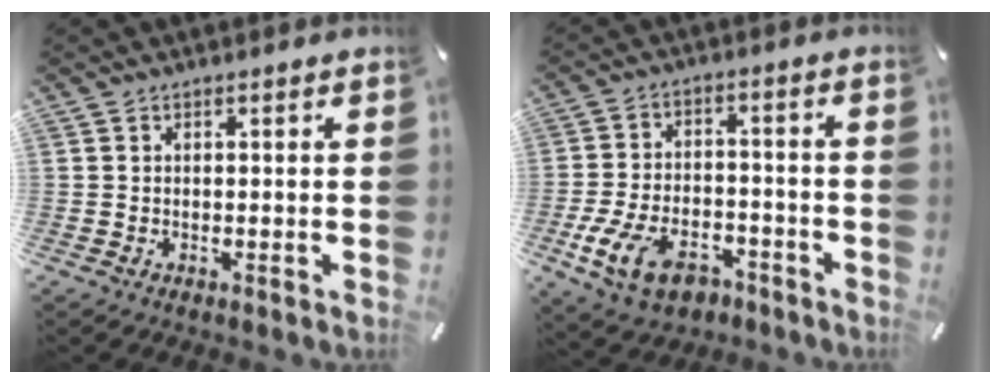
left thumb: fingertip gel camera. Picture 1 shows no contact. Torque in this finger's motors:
{"motor_torque": [0.23, 3.36, 1.41, 1.06, 0.12]}